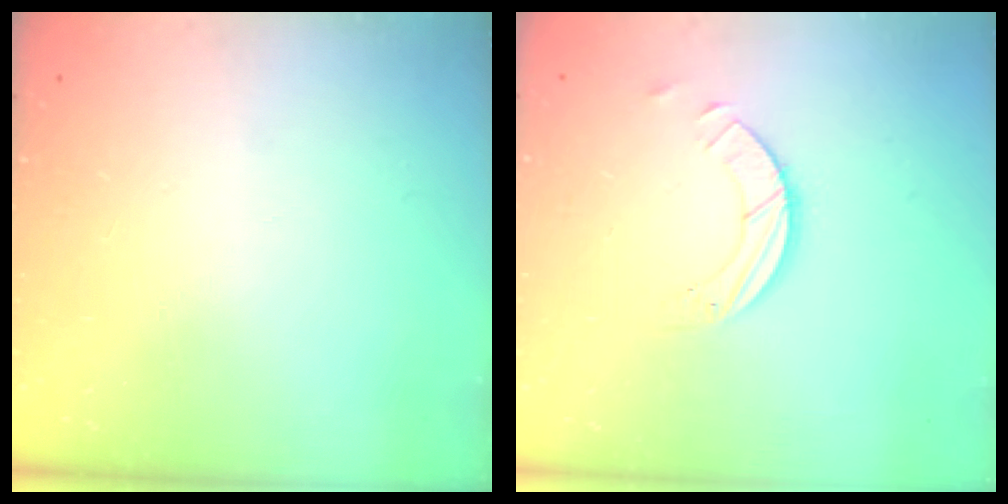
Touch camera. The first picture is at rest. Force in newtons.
{"total": 3.2, "press": 3.1, "slide": 0.3}